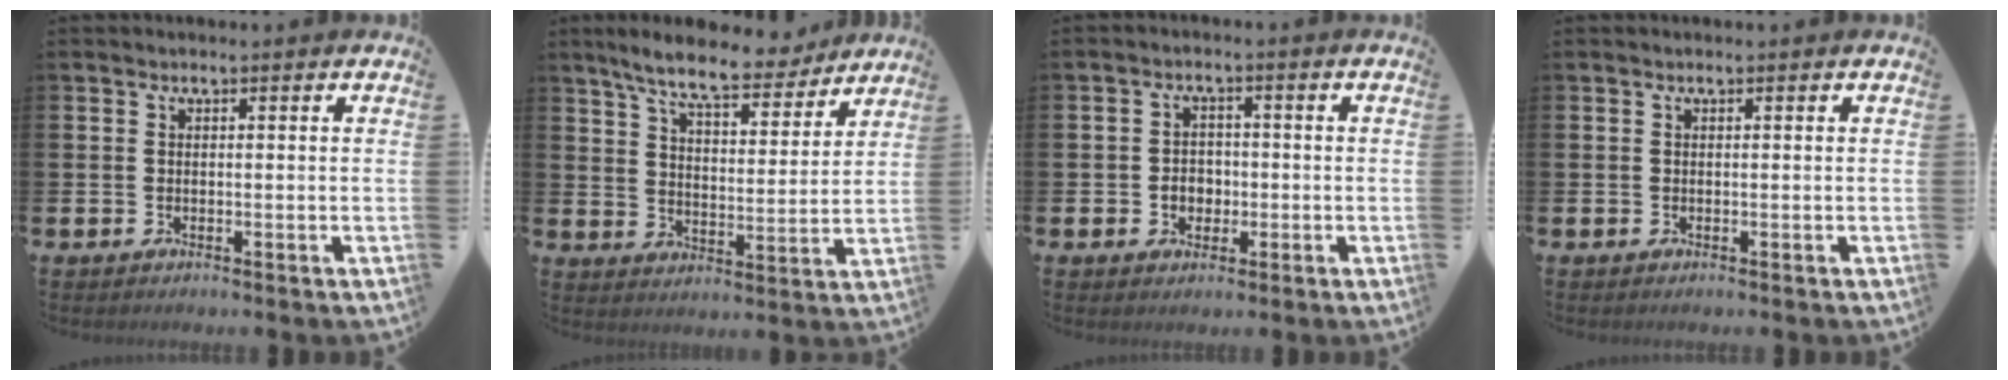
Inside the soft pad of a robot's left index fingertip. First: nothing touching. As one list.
[{"total": 9.0, "force": [8.0, 1.6, 3.7], "torque": [-0.088, -0.040, 0.141]}, {"total": 2.9, "force": [-0.7, 2.4, 1.4], "torque": [-0.011, -0.001, -0.022]}, {"total": 0.0}]